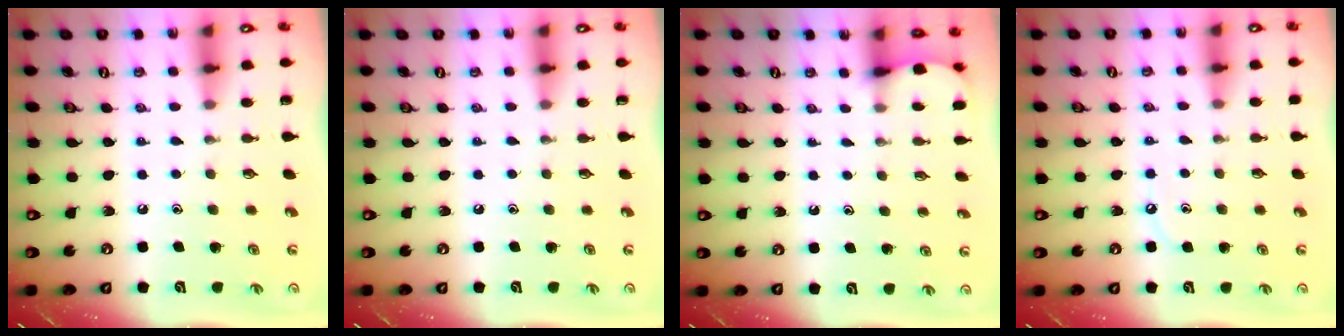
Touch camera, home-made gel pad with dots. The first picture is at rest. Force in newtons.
{"total": 0.0}
{"total": 2.1, "press": 2.1, "slide": 0.2}
{"total": 5.6, "press": 5.6, "slide": 0.7}